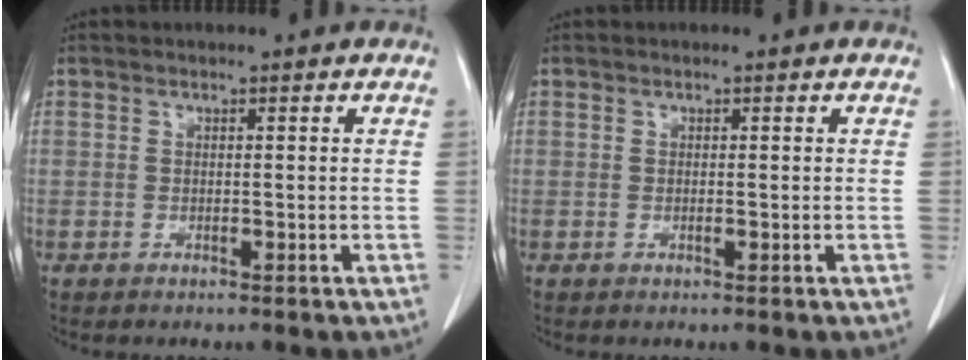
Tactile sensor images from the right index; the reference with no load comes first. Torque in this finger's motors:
{"motor_torque": [-0.07, 0.04, -0.01, 0.01]}